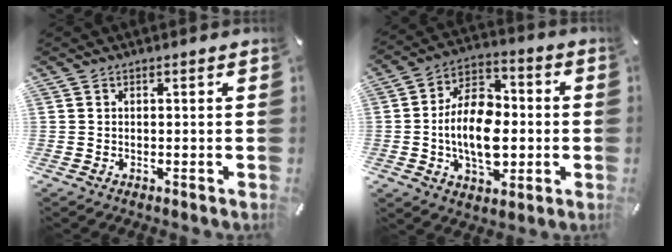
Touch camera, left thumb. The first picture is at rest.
{"total": 15.9, "force": [-2.2, 10.4, 11.9], "torque": [-0.229, 0.006, -0.042]}